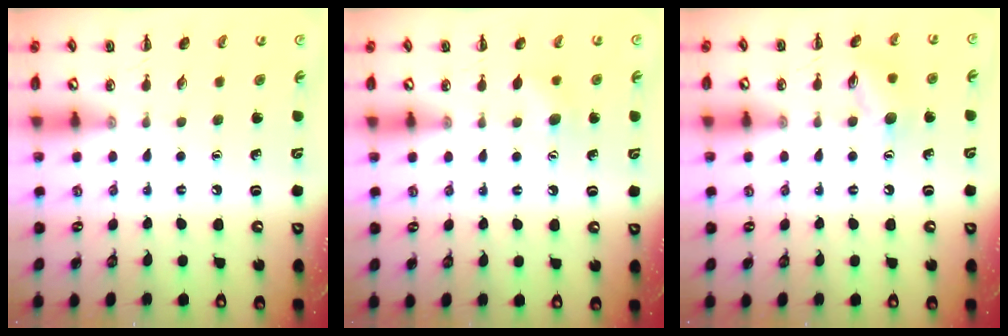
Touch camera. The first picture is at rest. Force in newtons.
{"total": 6.1, "press": 5.9, "slide": 1.3}
{"total": 9.1, "press": 9.1, "slide": 0.7}